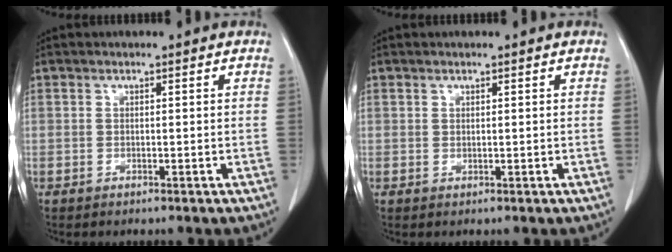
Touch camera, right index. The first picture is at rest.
{"total": 0.0}